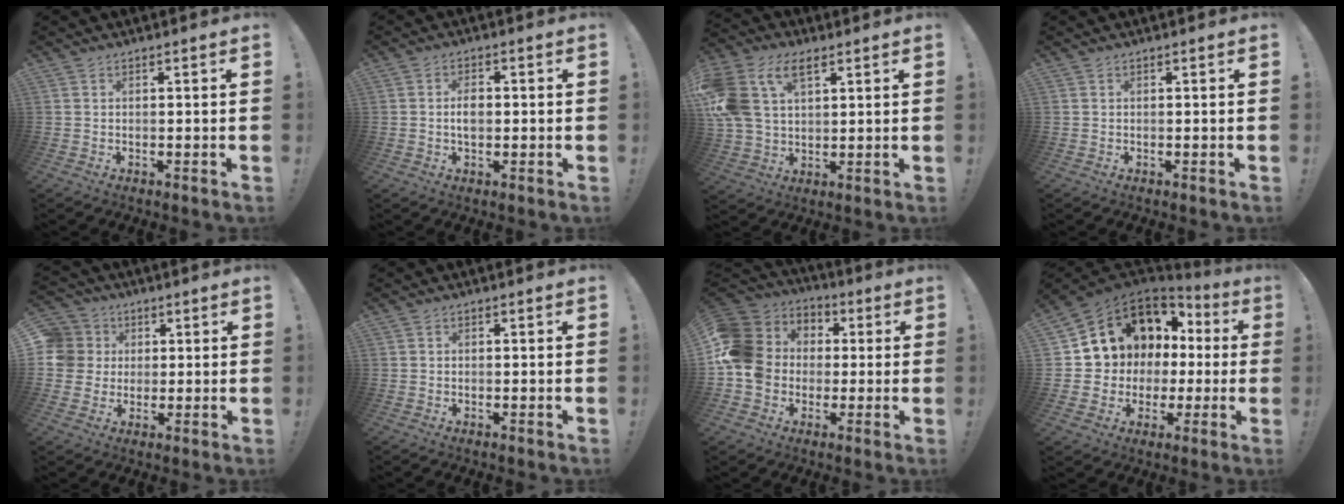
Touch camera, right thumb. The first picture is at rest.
{"total": 3.7, "force": [-0.2, 2.3, 2.9], "torque": [-0.037, 0.002, -0.008]}
{"total": 16.0, "force": [6.6, 10.7, 9.9], "torque": [-0.212, -0.016, 0.128]}
{"total": 0.0}
{"total": 8.9, "force": [1.0, 8.6, 2.0], "torque": [-0.041, 0.001, 0.024]}
{"total": 0.6, "force": [-0.3, 0.5, 0.2], "torque": [-0.007, 0.003, -0.003]}
{"total": 14.7, "force": [-0.6, 13.1, 6.6], "torque": [-0.123, 0.014, -0.001]}
{"total": 10.4, "force": [3.4, 9.3, 3.2], "torque": [-0.051, -0.036, 0.084]}